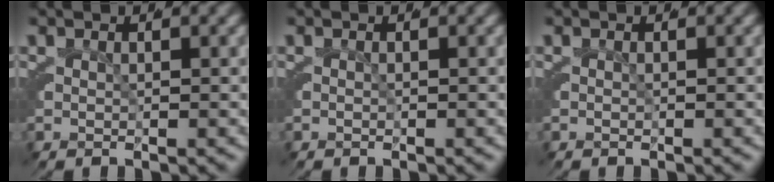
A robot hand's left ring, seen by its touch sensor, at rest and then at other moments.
{"total": 0.0}
{"total": 0.0}